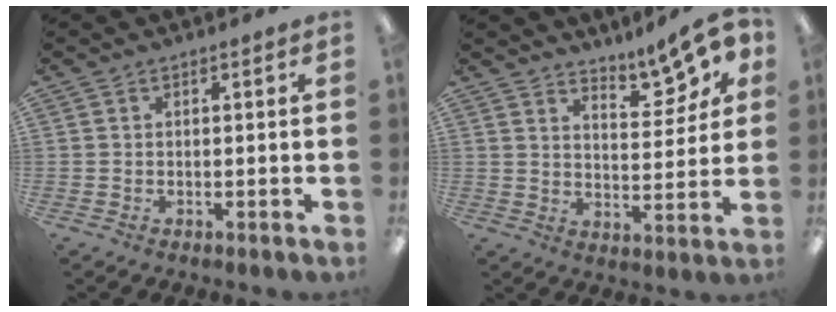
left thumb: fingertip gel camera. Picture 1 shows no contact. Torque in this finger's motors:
{"motor_torque": [-0.11, 0.11, 0.17, -0.25, 0.04]}